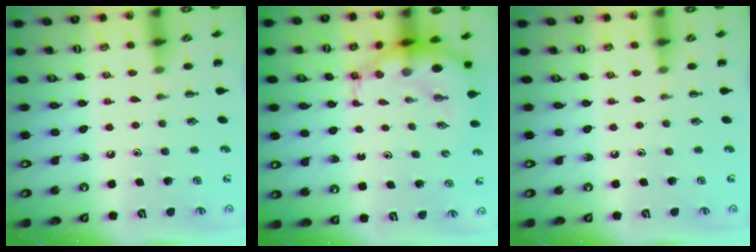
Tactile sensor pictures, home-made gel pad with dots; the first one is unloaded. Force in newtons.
{"total": 6.8, "press": 6.6, "slide": 1.7}
{"total": 0.0}